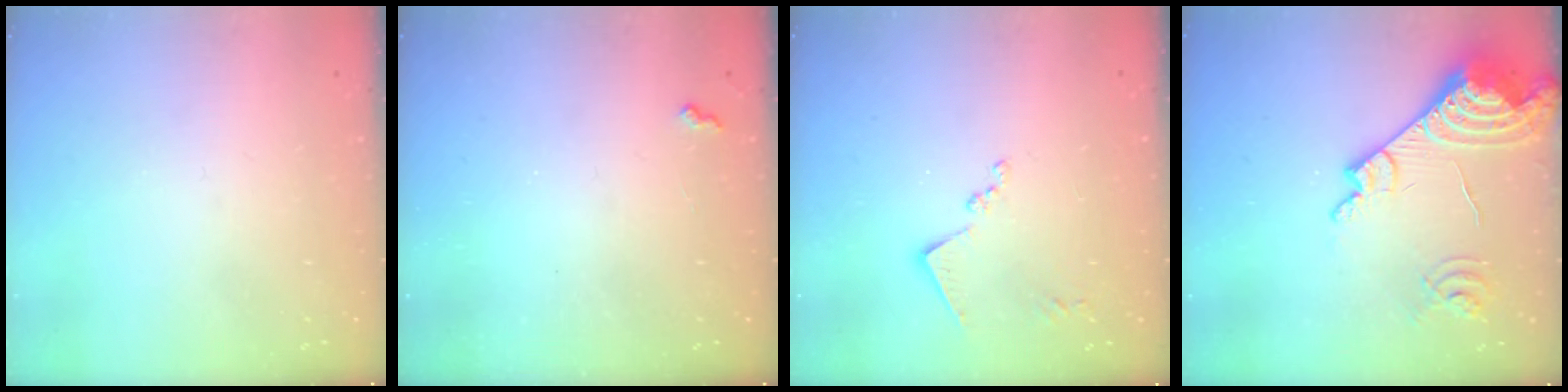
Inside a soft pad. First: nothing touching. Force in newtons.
{"total": 5.0, "press": 5.0, "slide": 0.7}
{"total": 9.0, "press": 9.0, "slide": 0.4}
{"total": 17.7, "press": 17.7, "slide": 1.8}